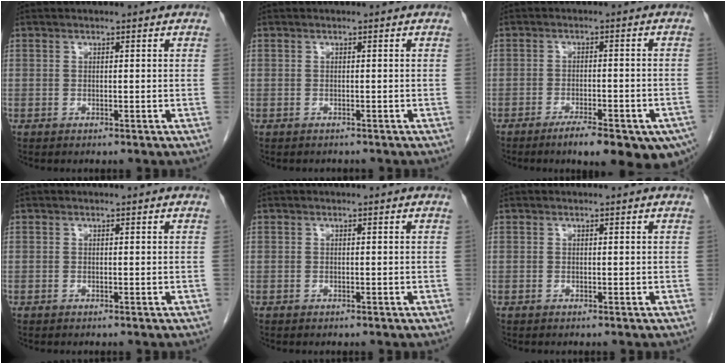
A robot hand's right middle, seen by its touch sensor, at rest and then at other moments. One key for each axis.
{"total": 1.3, "fx": -1.2, "fy": 0.4, "fz": 0.2, "tx": -0.012, "ty": -0.004, "tz": -0.016}
{"total": 13.9, "fx": -9.3, "fy": 3.1, "fz": 9.9, "tx": -0.080, "ty": 0.001, "tz": -0.124}
{"total": 0.0}
{"total": 0.0}
{"total": 0.0}